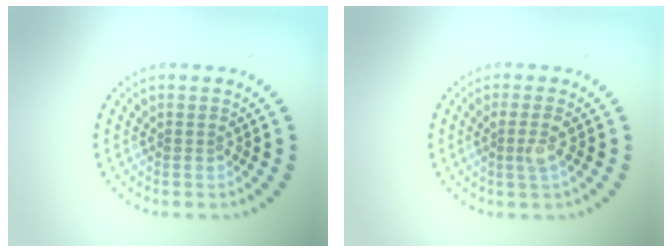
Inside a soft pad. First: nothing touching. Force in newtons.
{"total": 1.6, "press": 1.4, "slide": 0.9}